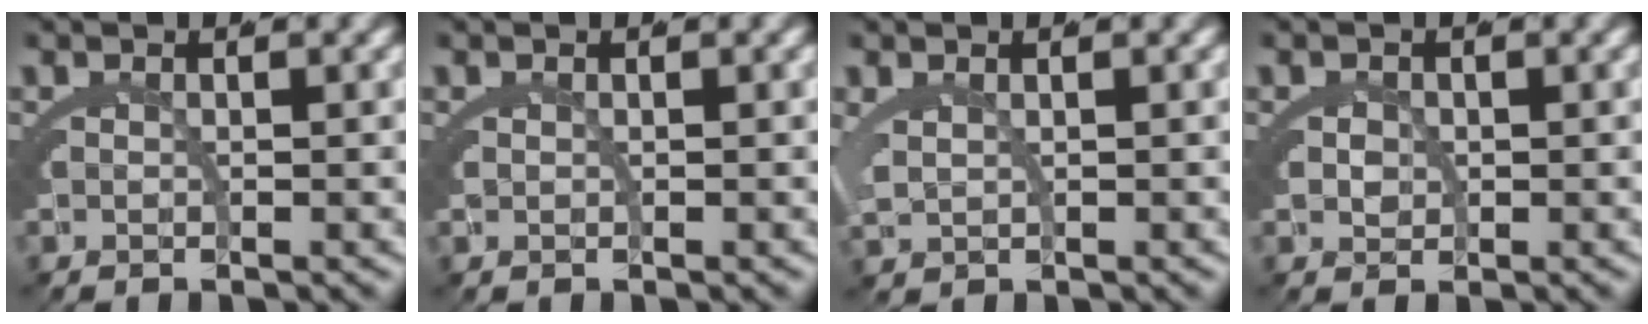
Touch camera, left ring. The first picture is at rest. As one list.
[{"total": 0.6, "force": [0.3, 0.4, 0.3], "torque": [-0.013, 0.000, 0.007]}, {"total": 2.0, "force": [1.0, 1.2, 1.2], "torque": [-0.044, -0.009, 0.030]}, {"total": 1.6, "force": [0.0, 1.3, 0.9], "torque": [-0.024, -0.014, 0.006]}]